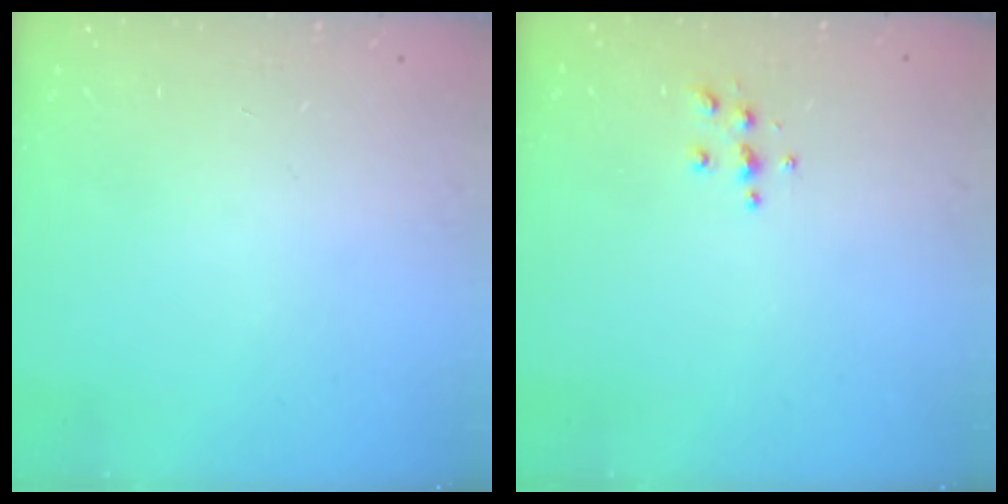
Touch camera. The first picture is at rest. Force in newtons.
{"total": 4.9, "press": 4.9, "slide": 0.5}